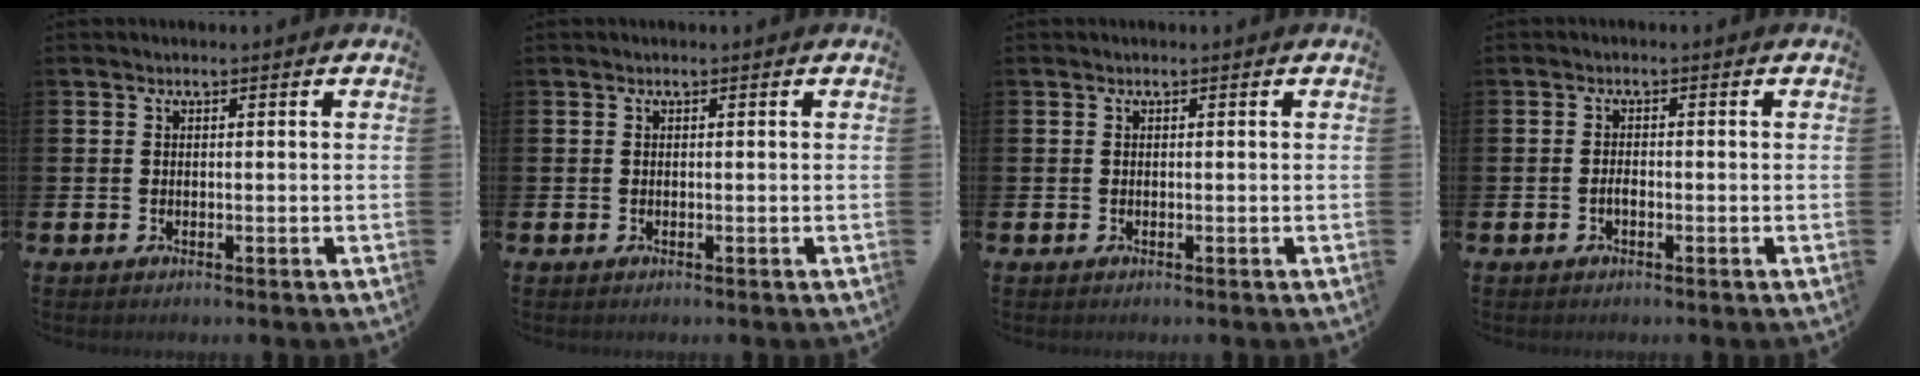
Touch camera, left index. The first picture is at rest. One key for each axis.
{"total": 0.0}
{"total": 0.0}
{"total": 1.2, "fx": -0.5, "fy": 0.5, "fz": 0.9, "tx": -0.015, "ty": 0.000, "tz": -0.011}